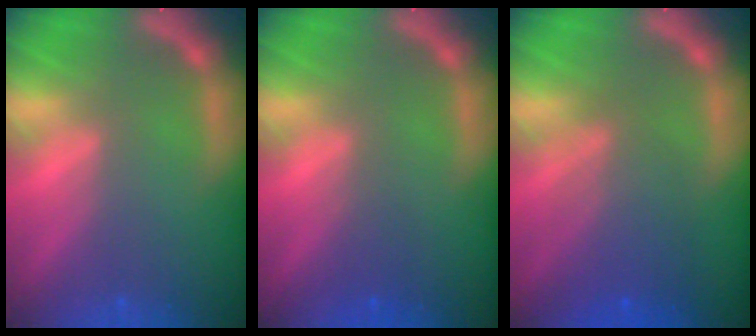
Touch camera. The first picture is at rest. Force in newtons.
{"total": 1.4}
{"total": 5.5}